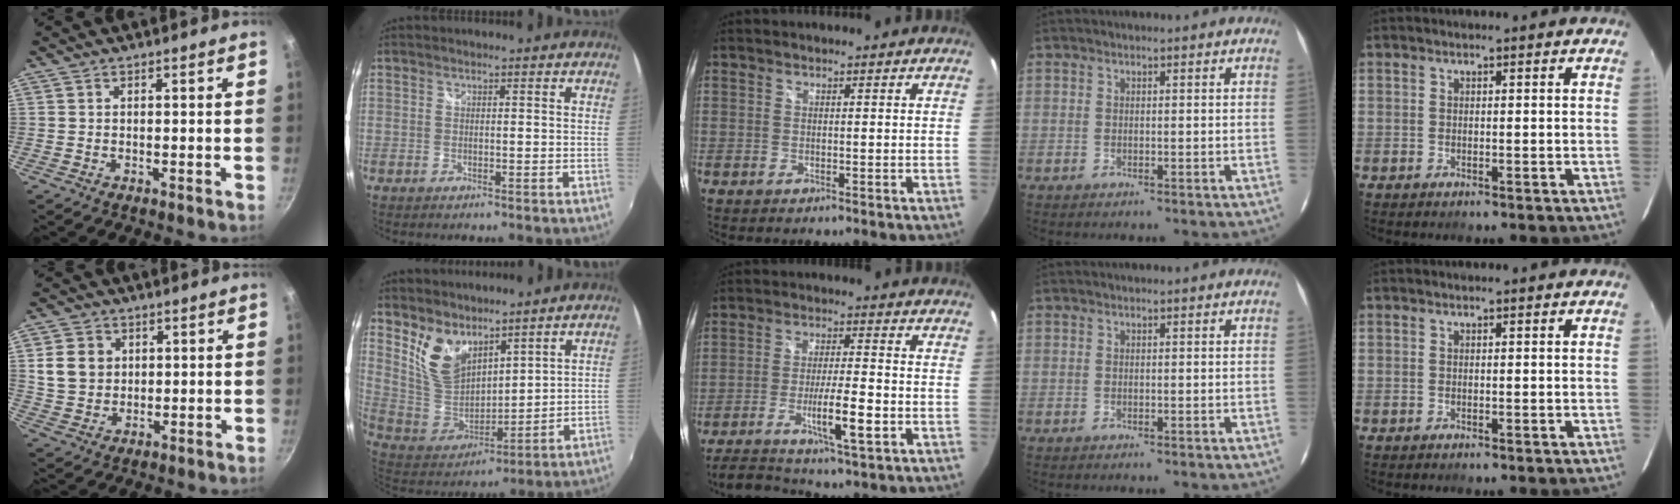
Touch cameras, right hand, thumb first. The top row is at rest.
{"thumb": {"total": 7.5, "force": [1.8, 6.3, 3.6], "torque": [-0.044, -0.002, 0.036]}, "index": {"total": 11.2, "force": [7.5, 6.2, 5.6], "torque": [-0.112, -0.002, 0.163]}, "middle": {"total": 10.2, "force": [-5.9, 1.6, 8.2], "torque": [-0.166, -0.007, -0.100]}}